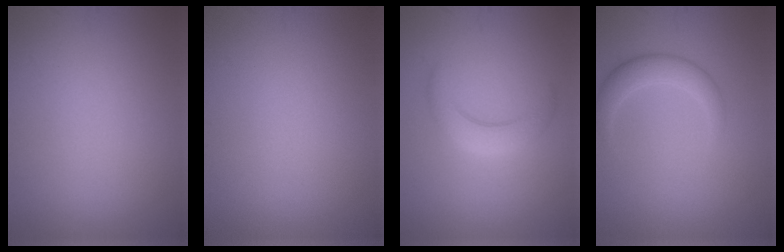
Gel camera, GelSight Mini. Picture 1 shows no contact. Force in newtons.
{"total": 0.0}
{"total": 2.9, "press": 2.9, "slide": 0.1}
{"total": 2.5, "press": 2.5, "slide": 0.1}